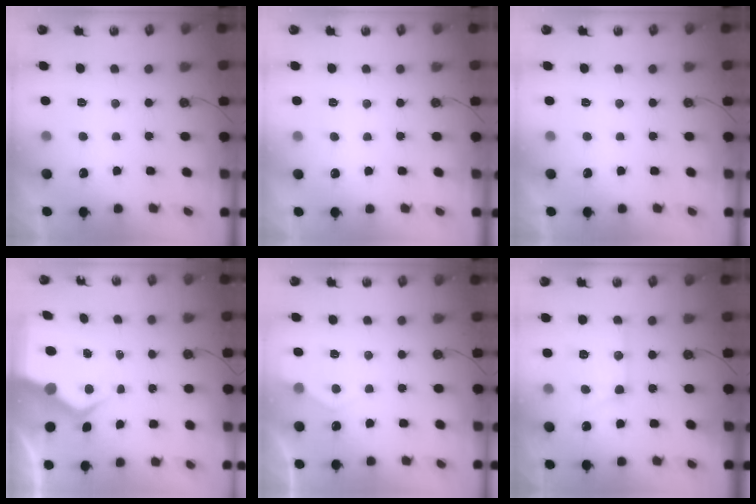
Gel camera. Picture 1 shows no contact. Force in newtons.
{"total": 1.9, "press": 1.9, "slide": 0.3}
{"total": 0.0}
{"total": 7.9, "press": 7.8, "slide": 1.2}
{"total": 4.5, "press": 4.4, "slide": 0.6}
{"total": 13.2, "press": 13.1, "slide": 1.2}